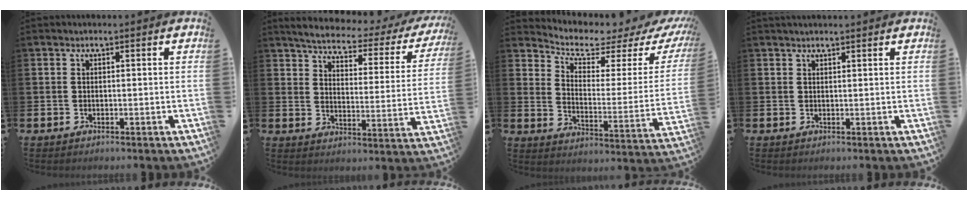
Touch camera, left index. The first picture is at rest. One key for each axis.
{"total": 4.2, "fx": 3.7, "fy": 1.0, "fz": 1.7, "tx": -0.057, "ty": -0.029, "tz": 0.054}
{"total": 4.9, "fx": 4.3, "fy": 1.5, "fz": 1.8, "tx": -0.049, "ty": -0.047, "tz": 0.061}
{"total": 1.1, "fx": 1.1, "fy": 0.0, "fz": 0.2, "tx": 0.006, "ty": -0.004, "tz": 0.017}